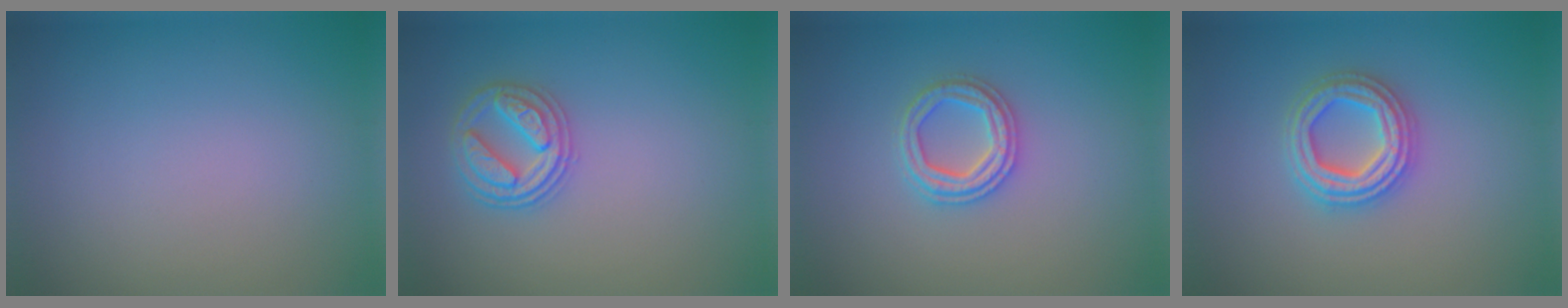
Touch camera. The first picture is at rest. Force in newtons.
{"total": 2.9, "press": 2.9, "slide": 0.4}
{"total": 2.7, "press": 2.6, "slide": 0.7}
{"total": 4.3, "press": 4.3, "slide": 0.6}